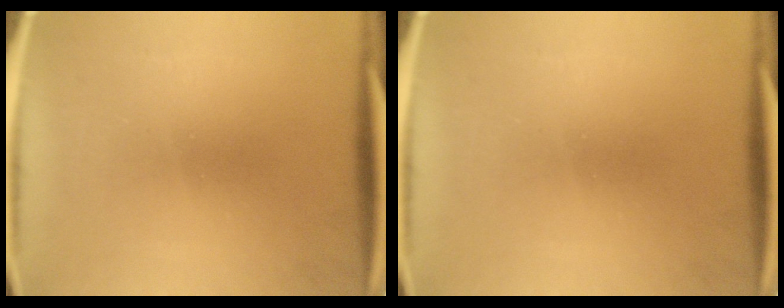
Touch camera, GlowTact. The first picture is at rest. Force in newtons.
{"total": 0.0}